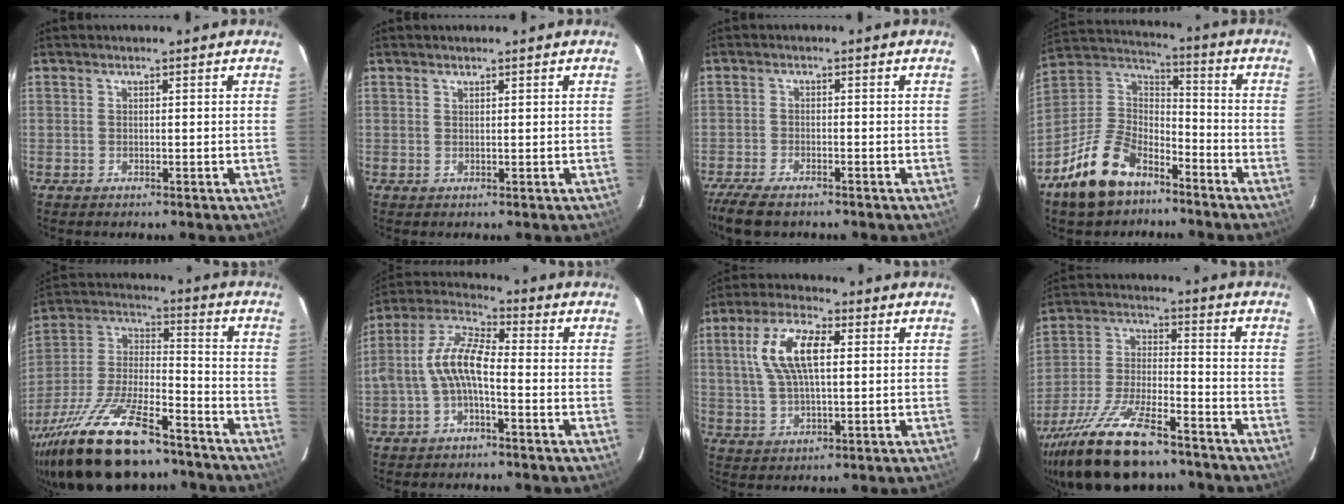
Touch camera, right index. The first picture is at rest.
{"total": 0.5, "force": [0.5, 0.0, 0.1], "torque": [-0.003, 0.000, 0.010]}
{"total": 7.6, "force": [-6.1, 2.1, 4.0], "torque": [-0.108, -0.027, -0.114]}
{"total": 17.1, "force": [-11.0, 9.3, 9.2], "torque": [-0.202, 0.017, -0.190]}
{"total": 25.6, "force": [-18.4, 8.2, 15.7], "torque": [-0.316, -0.024, -0.307]}
{"total": 8.9, "force": [-2.3, 3.3, 8.0], "torque": [-0.176, 0.019, -0.044]}
{"total": 10.9, "force": [2.6, 4.6, 9.6], "torque": [-0.191, 0.018, 0.050]}
{"total": 21.1, "force": [-15.8, 6.7, 12.4], "torque": [-0.256, -0.038, -0.270]}